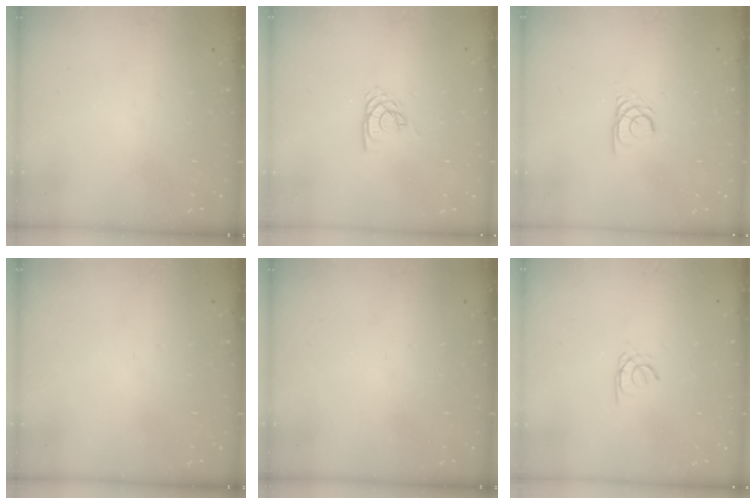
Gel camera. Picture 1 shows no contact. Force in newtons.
{"total": 5.1, "press": 5.1, "slide": 0.4}
{"total": 2.4, "press": 2.4, "slide": 0.2}
{"total": 0.0}
{"total": 0.0}
{"total": 1.5, "press": 1.4, "slide": 0.4}